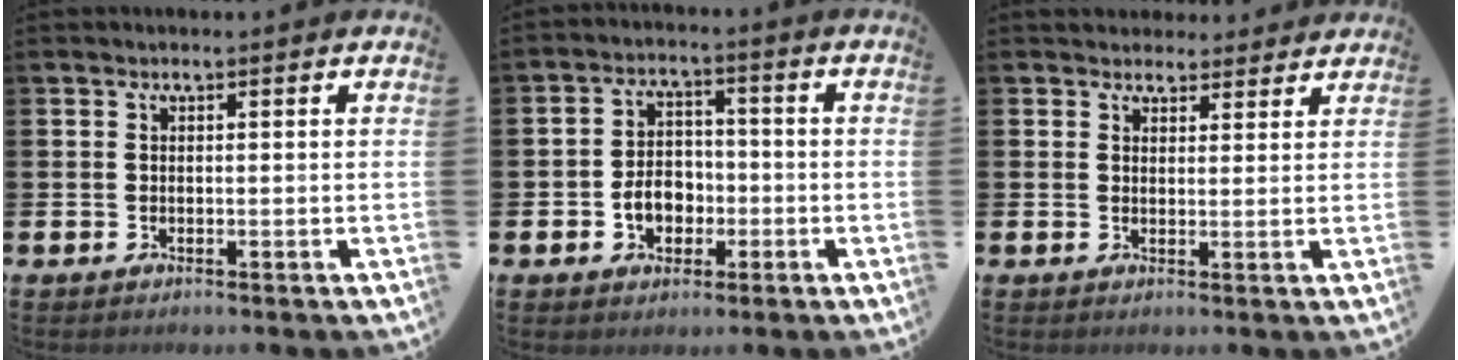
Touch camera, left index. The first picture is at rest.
{"total": 4.8, "force": [-1.5, 3.7, 2.6], "torque": [-0.039, 0.001, -0.035]}
{"total": 3.2, "force": [2.9, 1.3, -0.2], "torque": [0.003, -0.010, 0.054]}